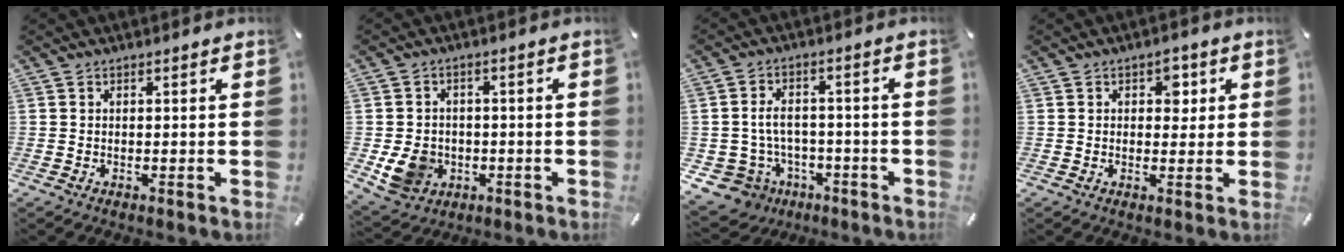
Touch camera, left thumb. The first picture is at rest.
{"total": 8.4, "force": [-1.7, 7.4, 3.7], "torque": [-0.084, 0.012, -0.030]}
{"total": 8.1, "force": [-1.3, 7.4, 3.0], "torque": [-0.095, 0.007, -0.020]}
{"total": 3.8, "force": [1.1, 2.8, 2.3], "torque": [-0.011, -0.008, 0.007]}